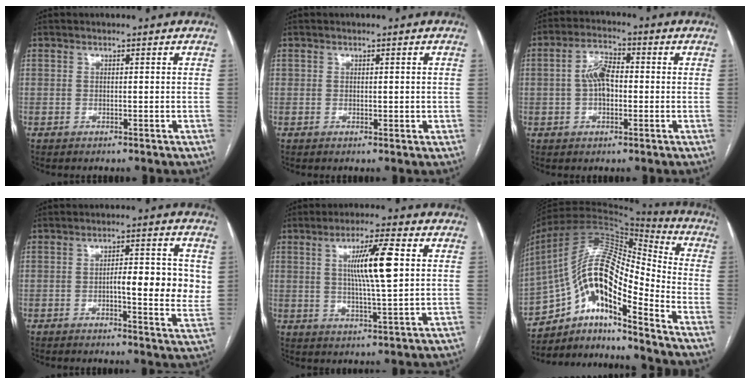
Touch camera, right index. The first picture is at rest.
{"total": 1.2, "force": [0.2, 0.9, 0.6], "torque": [-0.009, 0.002, 0.008]}
{"total": 5.7, "force": [0.0, 3.0, 4.9], "torque": [-0.097, 0.017, -0.003]}
{"total": 8.8, "force": [0.3, 2.1, 8.5], "torque": [-0.107, 0.005, -0.001]}
{"total": 9.7, "force": [2.2, 0.5, 9.4], "torque": [-0.164, -0.001, 0.036]}
{"total": 18.2, "force": [-10.1, 4.9, 14.4], "torque": [-0.270, 0.039, -0.172]}